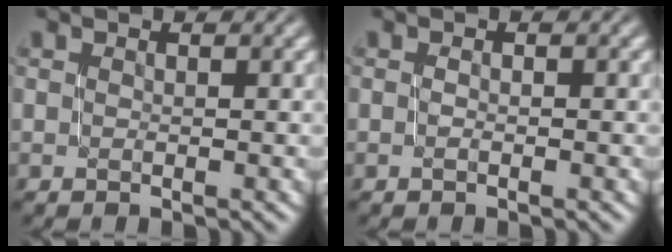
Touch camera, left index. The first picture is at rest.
{"total": 0.0}